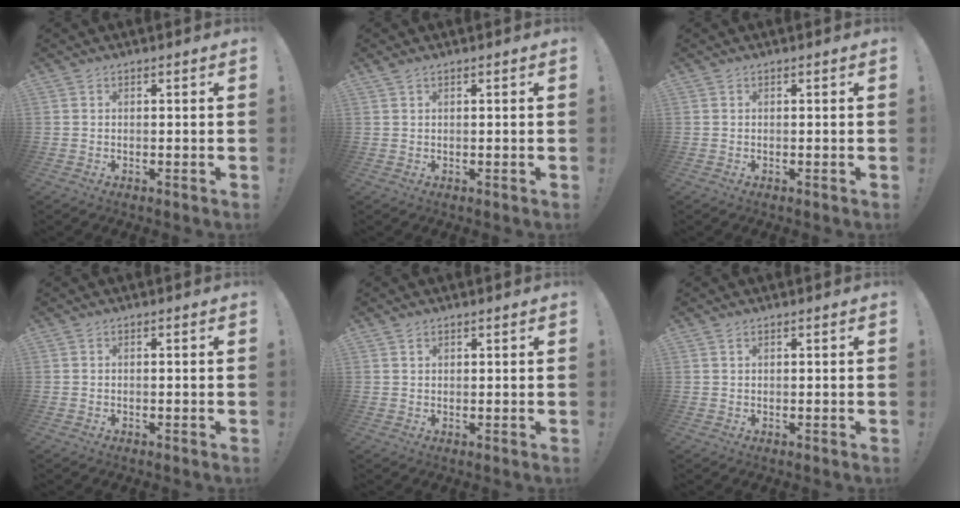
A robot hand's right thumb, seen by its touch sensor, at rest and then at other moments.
{"total": 0.9, "force": [0.7, 0.2, 0.5], "torque": [-0.018, 0.003, 0.015]}
{"total": 0.0}
{"total": 0.0}
{"total": 1.2, "force": [1.0, 0.7, 0.4], "torque": [-0.007, -0.002, 0.020]}
{"total": 0.8, "force": [0.6, 0.4, 0.5], "torque": [-0.009, 0.001, 0.010]}